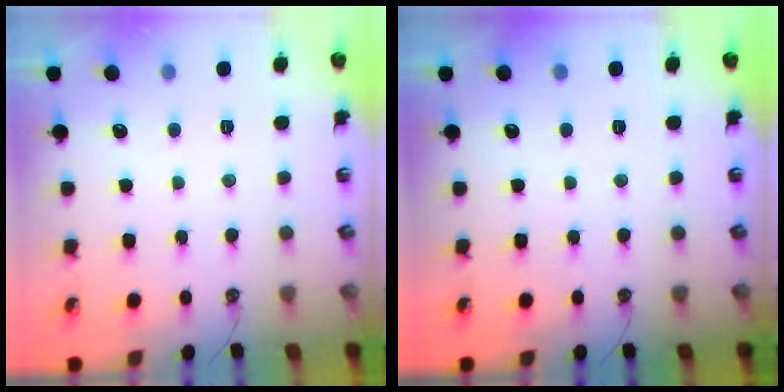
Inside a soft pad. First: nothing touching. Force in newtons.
{"total": 0.0}